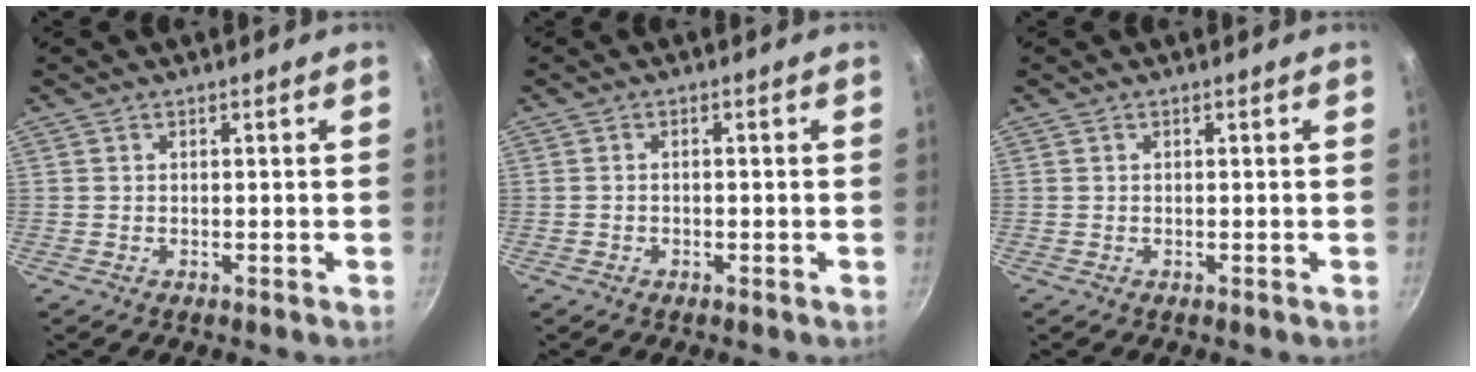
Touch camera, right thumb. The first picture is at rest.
{"total": 0.9, "force": [-0.4, 0.5, 0.6], "torque": [-0.013, 0.006, -0.007]}
{"total": 0.0}